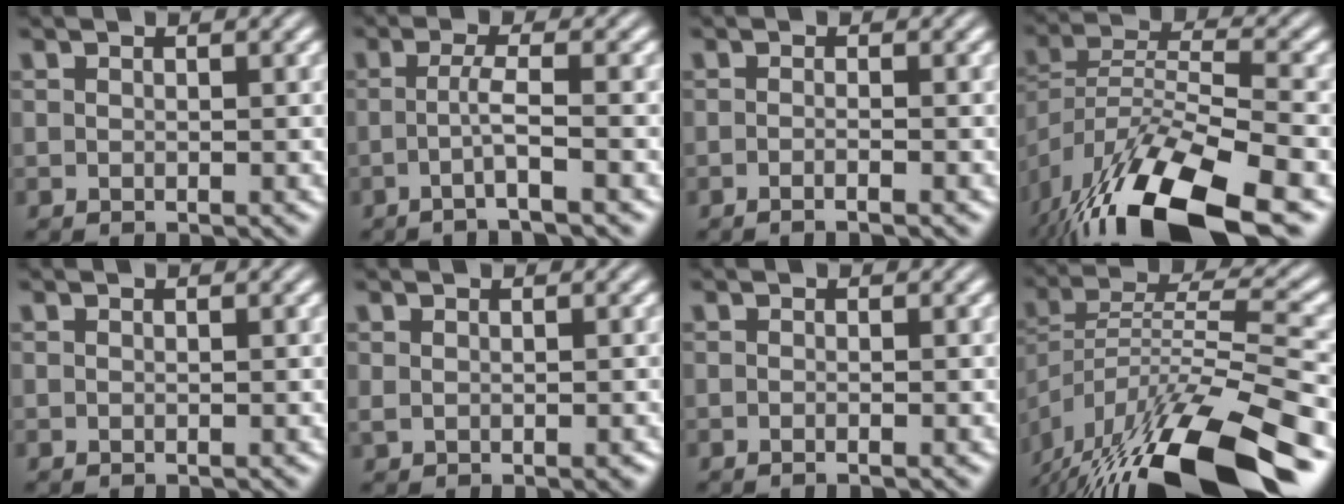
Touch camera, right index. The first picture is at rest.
{"total": 3.3, "force": [-1.8, -1.1, 2.5], "torque": [-0.042, -0.002, -0.028]}
{"total": 1.7, "force": [-1.4, -0.4, 0.8], "torque": [-0.010, 0.004, -0.028]}
{"total": 10.4, "force": [-4.6, 5.0, 7.8], "torque": [-0.150, -0.034, -0.055]}
{"total": 0.0}
{"total": 0.7, "force": [0.0, -0.4, 0.5], "torque": [0.001, 0.001, 0.007]}
{"total": 0.7, "force": [-0.7, -0.1, 0.3], "torque": [-0.002, 0.006, -0.014]}
{"total": 12.0, "force": [-5.6, 5.5, 9.1], "torque": [-0.159, -0.034, -0.070]}